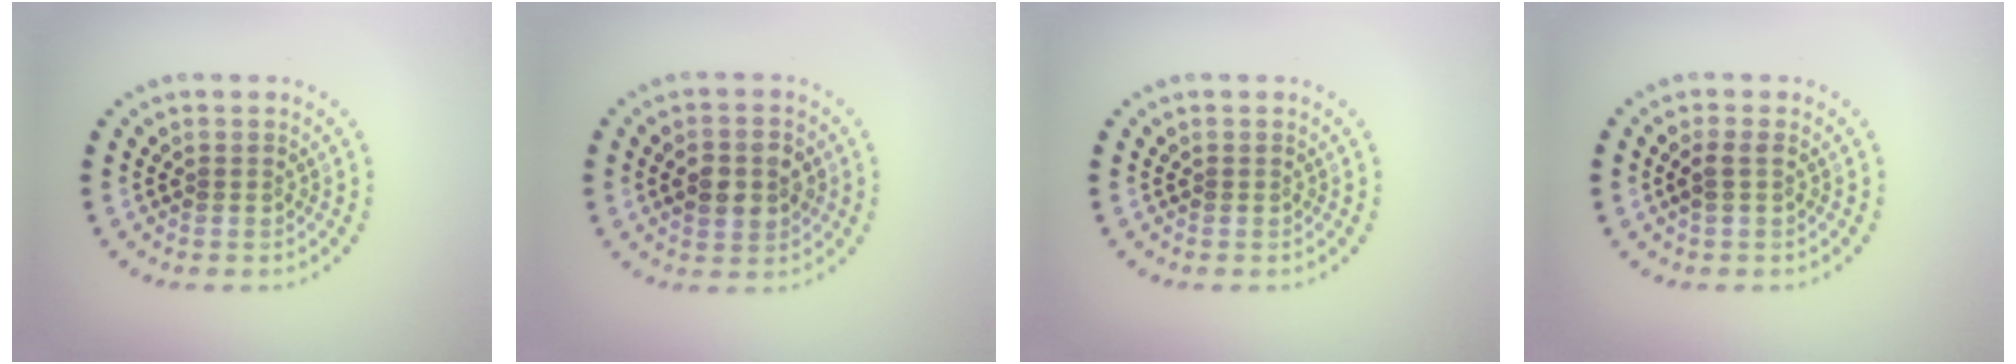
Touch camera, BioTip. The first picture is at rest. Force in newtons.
{"total": 3.7, "press": 3.7, "slide": 0.1}
{"total": 0.0}
{"total": 1.1, "press": 1.0, "slide": 0.4}